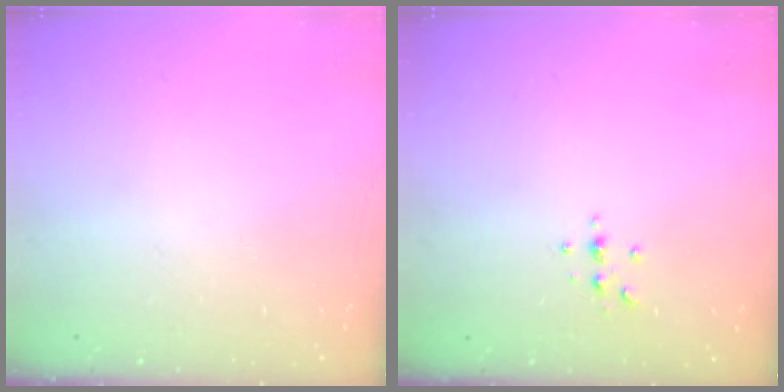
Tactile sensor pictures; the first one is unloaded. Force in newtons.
{"total": 2.3, "press": 2.3, "slide": 0.2}